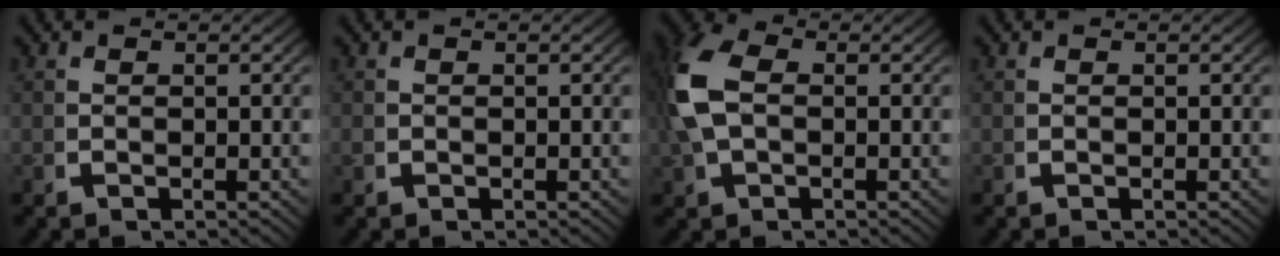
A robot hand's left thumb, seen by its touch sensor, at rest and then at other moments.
{"total": 0.6, "force": [0.0, 0.6, 0.2], "torque": [-0.010, -0.007, 0.002]}
{"total": 6.6, "force": [0.4, 4.7, 4.7], "torque": [-0.133, -0.012, 0.019]}
{"total": 0.0}